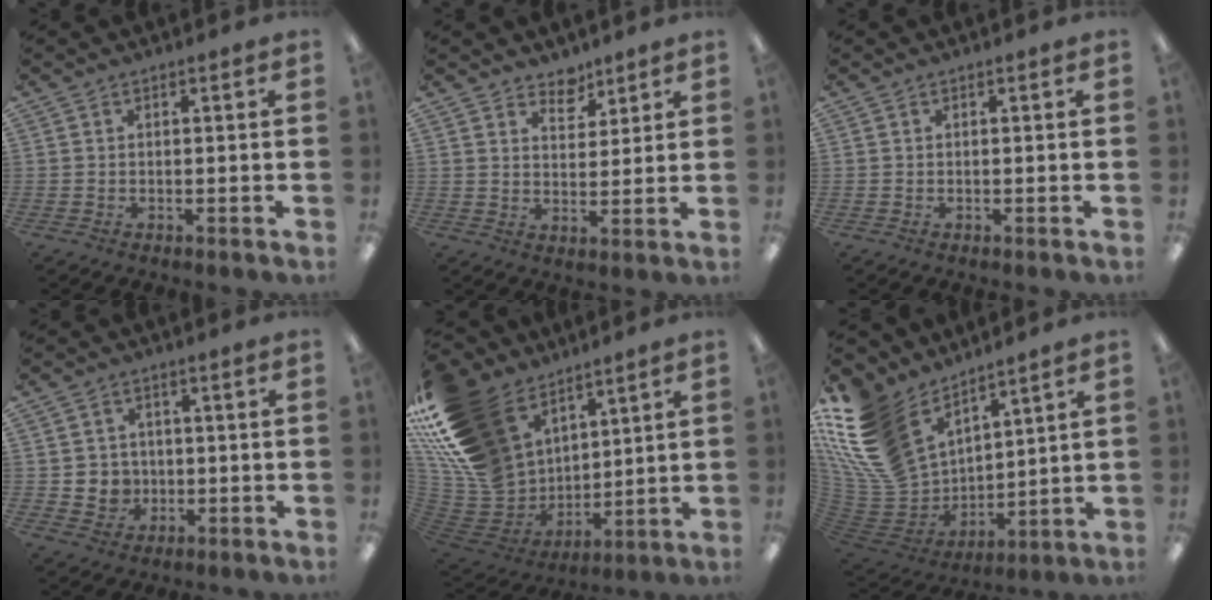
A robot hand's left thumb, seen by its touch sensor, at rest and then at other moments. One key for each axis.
{"total": 5.7, "fx": 4.8, "fy": 2.9, "fz": 0.7, "tx": 0.001, "ty": -0.035, "tz": 0.084}
{"total": 0.0}
{"total": 5.1, "fx": -0.1, "fy": 5.0, "fz": 0.7, "tx": -0.010, "ty": 0.005, "tz": 0.002}
{"total": 24.8, "fx": 13.0, "fy": 16.7, "fz": 13.0, "tx": -0.279, "ty": -0.087, "tz": 0.266}
{"total": 21.9, "fx": 12.4, "fy": 13.8, "fz": 11.6, "tx": -0.260, "ty": -0.076, "tz": 0.238}